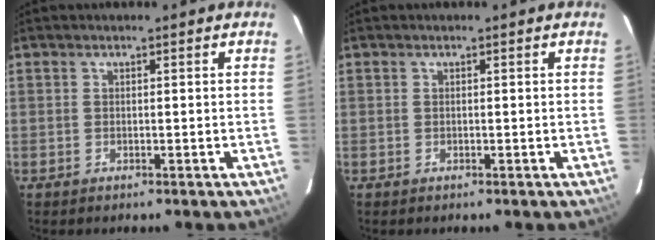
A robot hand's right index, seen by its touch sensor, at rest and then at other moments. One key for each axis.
{"total": 0.0}